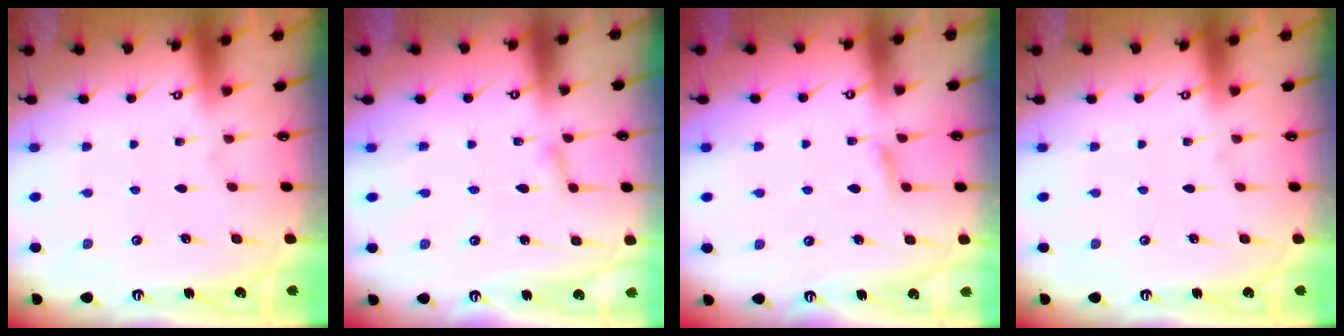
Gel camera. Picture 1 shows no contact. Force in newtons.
{"total": 2.4, "press": 2.4, "slide": 0.2}
{"total": 5.5, "press": 5.4, "slide": 0.9}
{"total": 0.0}